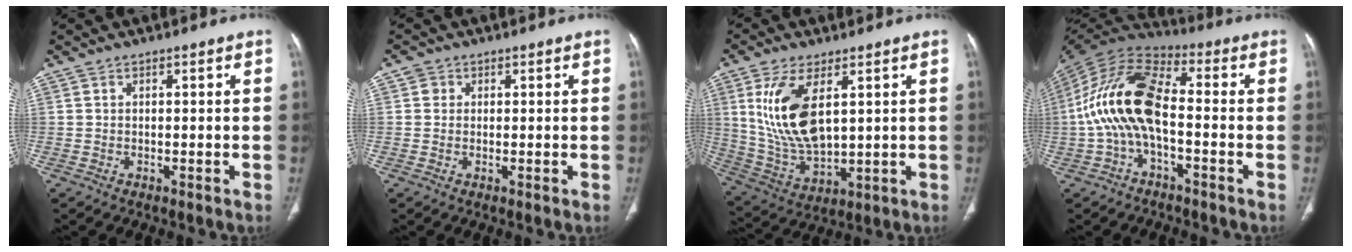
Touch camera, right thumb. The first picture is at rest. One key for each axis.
{"total": 1.5, "fx": 0.3, "fy": 1.4, "fz": 0.3, "tx": 0.003, "ty": 0.001, "tz": 0.002}
{"total": 14.8, "fx": 4.3, "fy": 7.1, "fz": 12.3, "tx": -0.248, "ty": -0.023, "tz": 0.098}
{"total": 15.6, "fx": -1.9, "fy": 7.7, "fz": 13.5, "tx": -0.271, "ty": 0.042, "tz": -0.045}